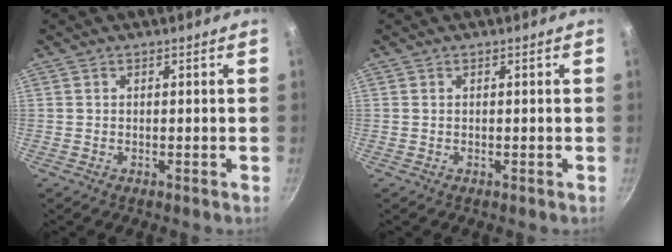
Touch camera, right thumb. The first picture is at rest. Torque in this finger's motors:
{"motor_torque": [0.39, 0.32, 0.41, -0.23, 0.00]}